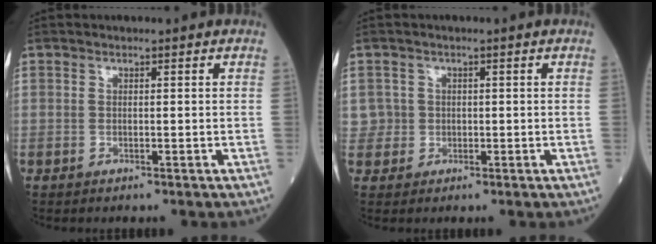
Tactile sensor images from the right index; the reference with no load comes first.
{"total": 2.4, "force": [0.2, 2.3, -0.3], "torque": [0.019, 0.006, 0.000]}